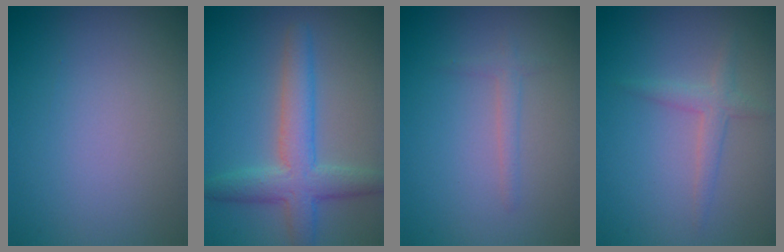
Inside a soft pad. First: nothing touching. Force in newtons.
{"total": 4.9, "press": 4.9, "slide": 0.1}
{"total": 1.2, "press": 1.2, "slide": 0.0}
{"total": 2.3, "press": 2.3, "slide": 0.1}